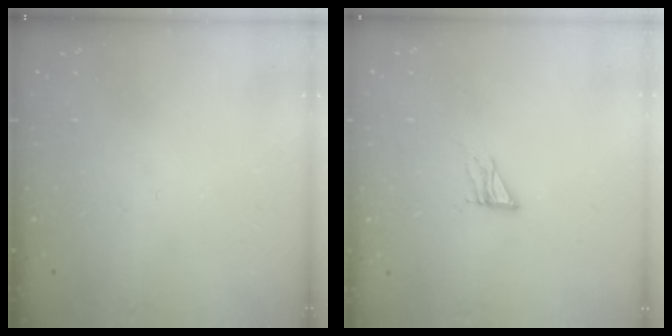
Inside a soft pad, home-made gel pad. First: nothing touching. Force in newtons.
{"total": 4.5, "press": 4.4, "slide": 0.4}